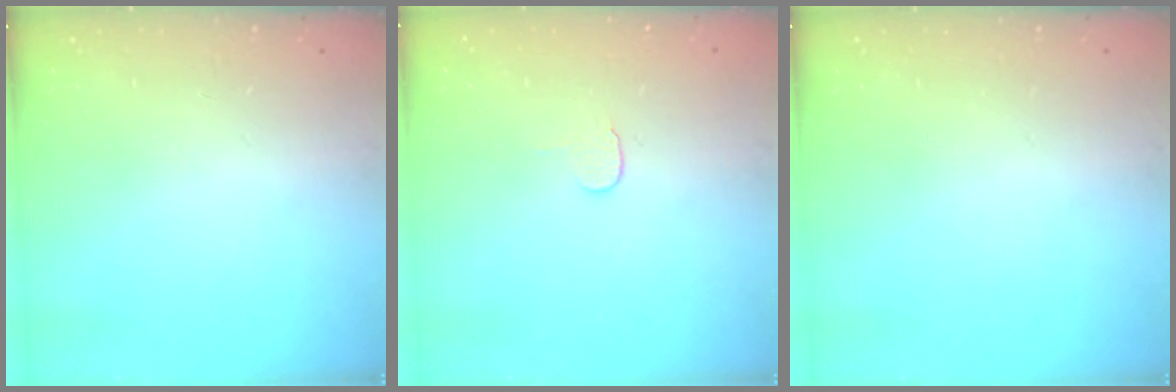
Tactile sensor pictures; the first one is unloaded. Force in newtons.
{"total": 3.9, "press": 3.8, "slide": 0.4}
{"total": 0.0}